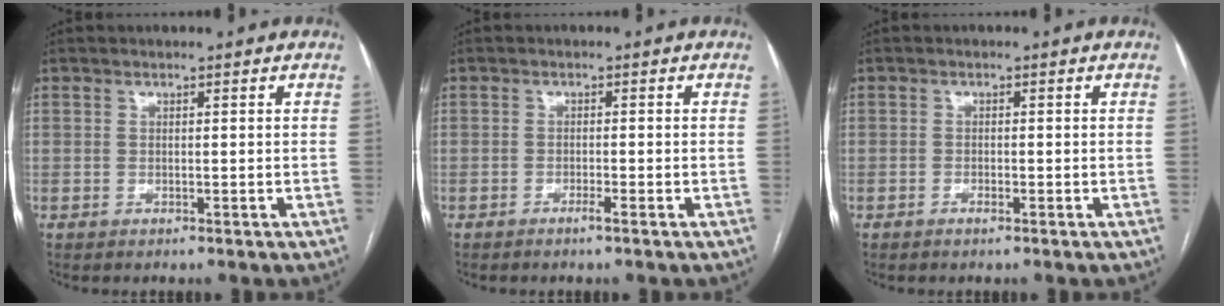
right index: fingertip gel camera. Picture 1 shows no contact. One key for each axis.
{"total": 1.3, "fx": -0.9, "fy": -0.2, "fz": 0.9, "tx": -0.018, "ty": 0.000, "tz": -0.017}
{"total": 0.9, "fx": -0.6, "fy": 0.2, "fz": 0.6, "tx": -0.012, "ty": 0.001, "tz": -0.010}